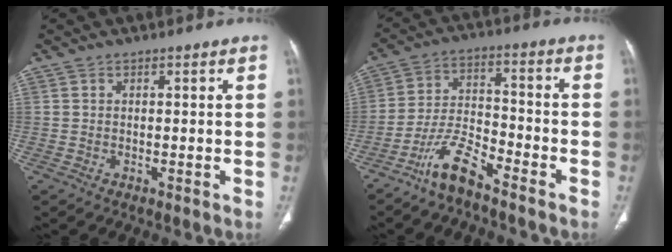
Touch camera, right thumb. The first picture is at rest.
{"total": 8.6, "force": [-6.7, 2.4, 4.9], "torque": [-0.100, 0.051, -0.133]}